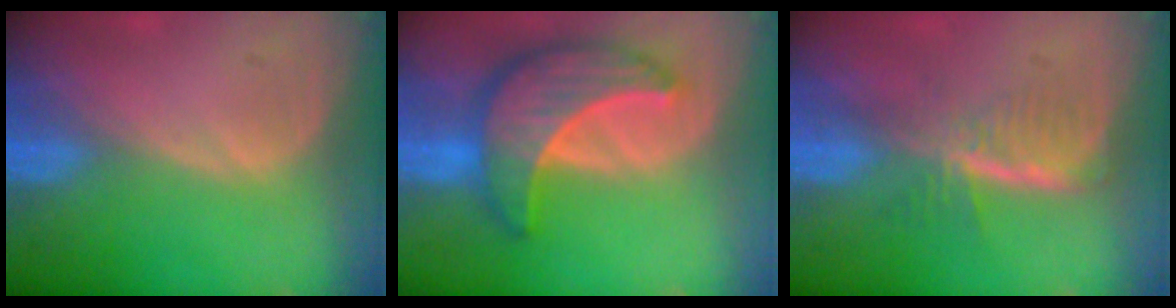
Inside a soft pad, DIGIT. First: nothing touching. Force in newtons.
{"total": 9.8, "press": 9.8, "slide": 0.8}
{"total": 6.0, "press": 5.2, "slide": 3.0}